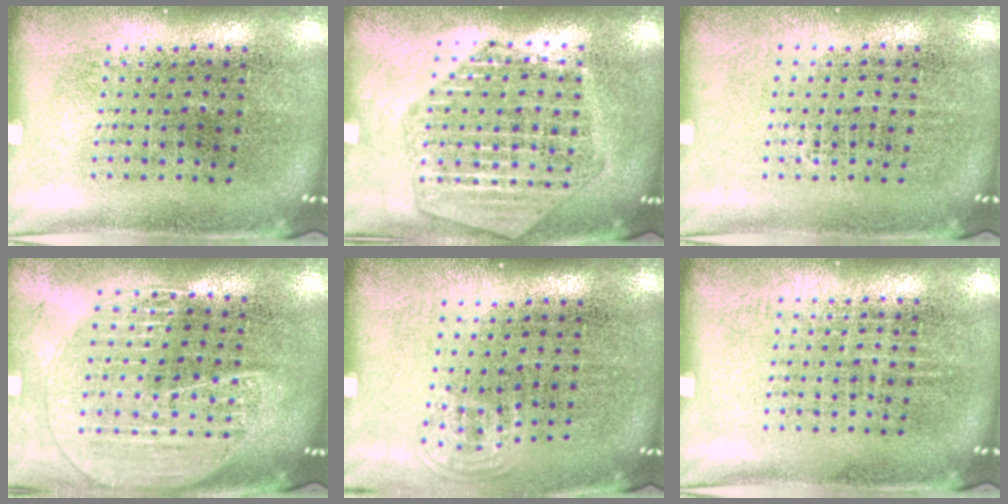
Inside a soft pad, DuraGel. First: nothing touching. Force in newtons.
{"total": 1.9, "press": 1.8, "slide": 0.6}
{"total": 0.0}
{"total": 1.7, "press": 1.5, "slide": 0.6}
{"total": 0.7, "press": 0.5, "slide": 0.5}
{"total": 0.0}